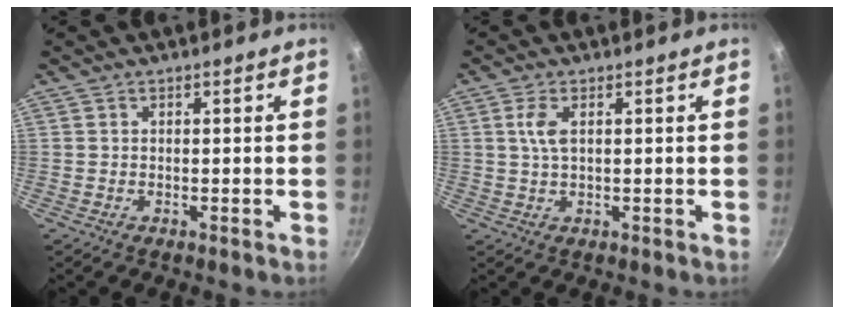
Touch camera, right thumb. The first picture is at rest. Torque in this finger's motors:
{"motor_torque": [0.89, 0.66, 0.47, -0.37, 0.02]}